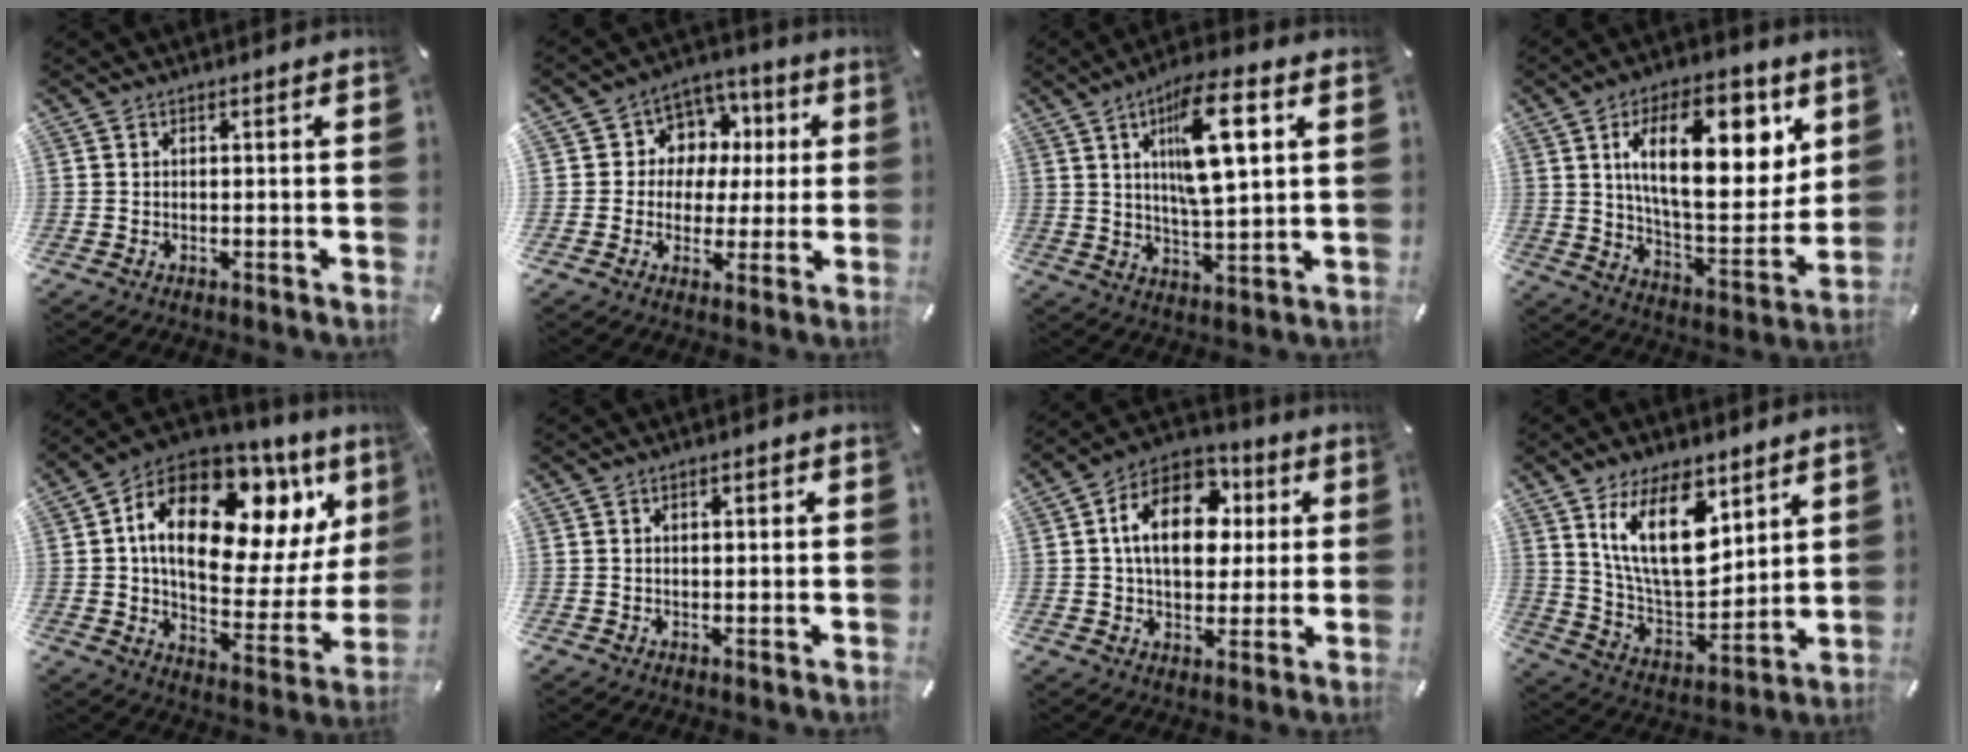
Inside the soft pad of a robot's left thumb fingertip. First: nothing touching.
{"total": 8.7, "force": [1.0, 8.5, 1.6], "torque": [-0.027, -0.007, 0.020]}
{"total": 14.6, "force": [5.4, 4.4, 12.8], "torque": [-0.215, -0.009, 0.083]}
{"total": 22.8, "force": [8.8, 10.6, 18.2], "torque": [-0.274, -0.028, 0.135]}
{"total": 22.8, "force": [9.8, 12.4, 16.4], "torque": [-0.243, -0.055, 0.165]}
{"total": 1.7, "force": [0.4, 0.9, 1.4], "torque": [-0.028, 0.007, 0.005]}
{"total": 16.8, "force": [3.7, 11.6, 11.6], "torque": [-0.196, 0.002, 0.066]}
{"total": 19.8, "force": [10.2, 10.0, 13.7], "torque": [-0.270, -0.054, 0.171]}